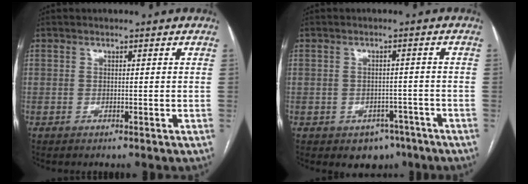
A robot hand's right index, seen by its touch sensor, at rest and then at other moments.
{"total": 4.8, "force": [-3.1, 3.3, 1.6], "torque": [-0.009, 0.011, -0.035]}